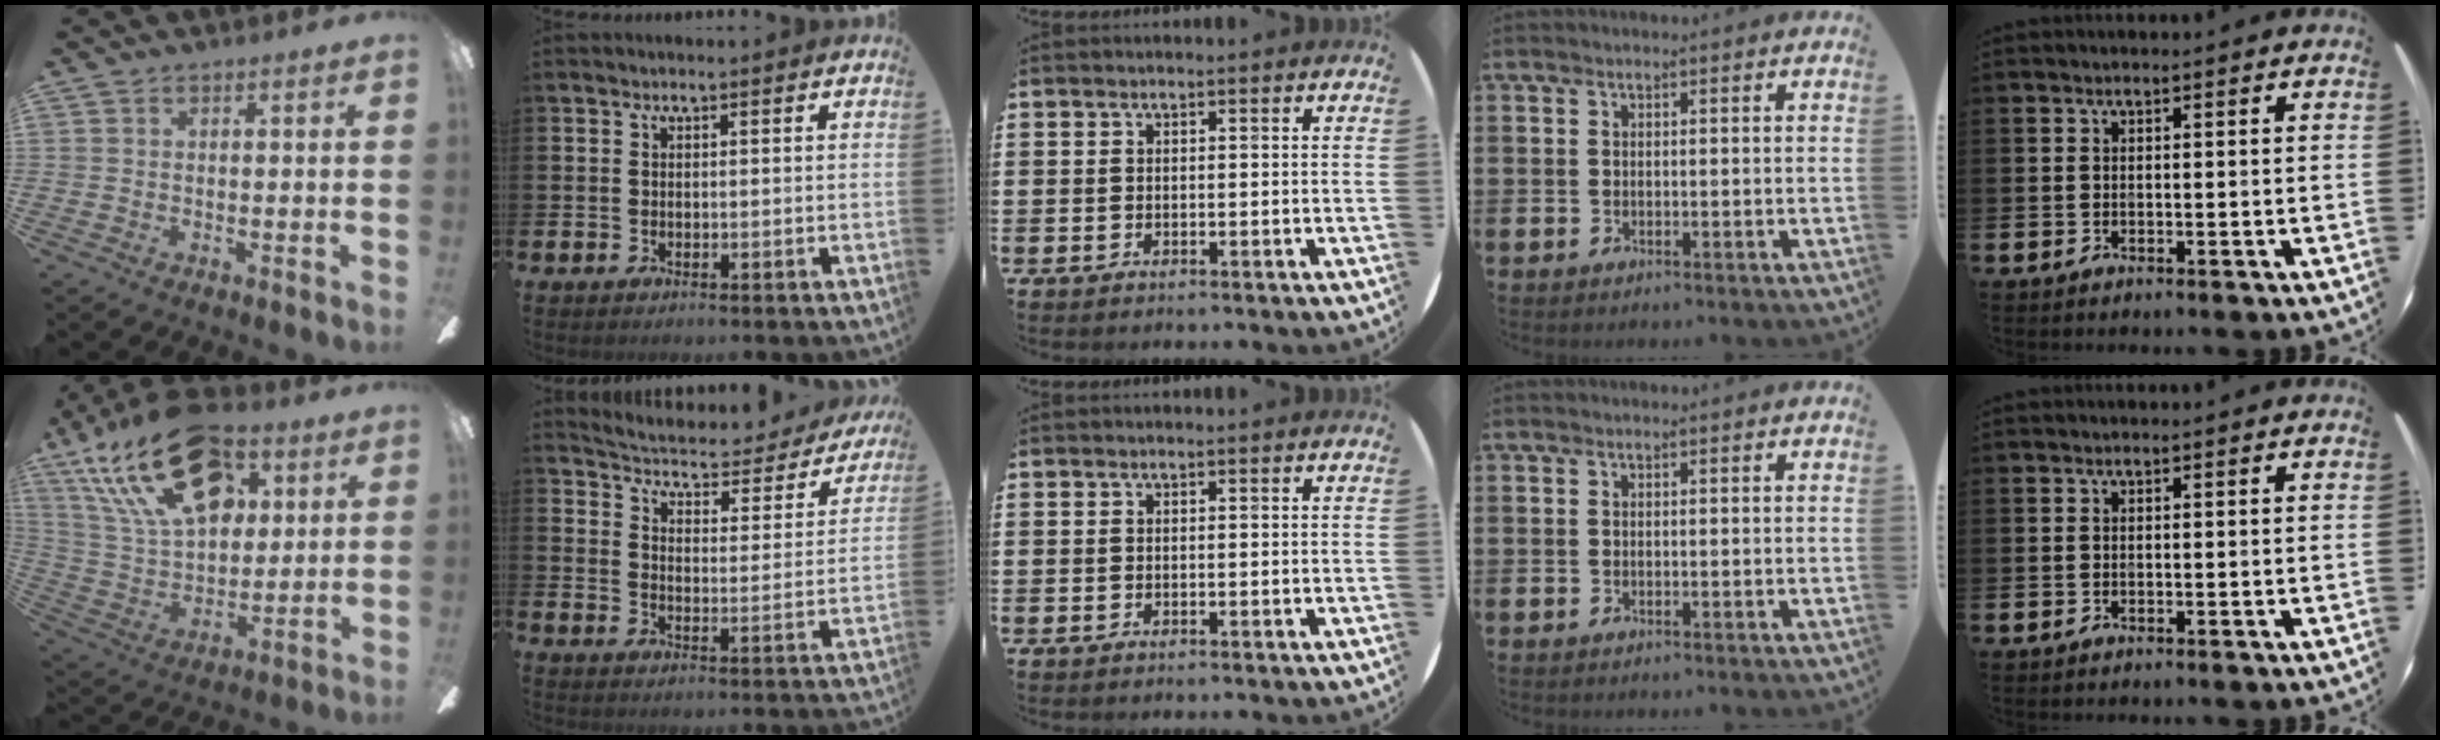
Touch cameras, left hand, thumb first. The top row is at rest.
{"thumb": {"total": 26.1, "force": [12.3, 15.3, 17.1], "torque": [-0.307, -0.047, 0.218]}, "index": {"total": 4.9, "force": [4.6, 1.2, 0.9], "torque": [-0.045, -0.039, 0.074]}}